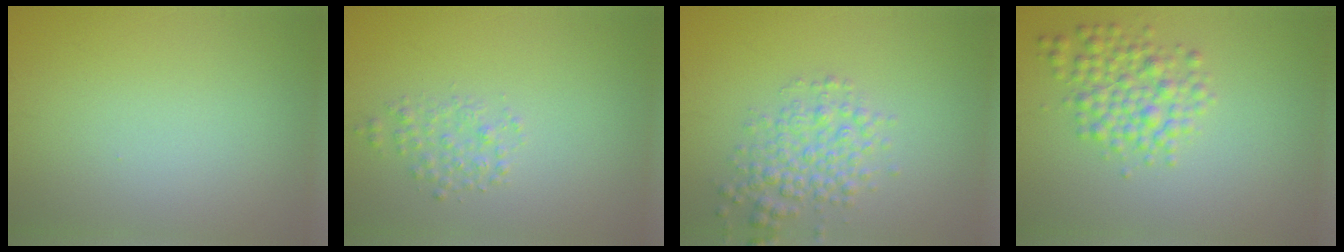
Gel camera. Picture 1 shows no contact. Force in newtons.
{"total": 1.6, "press": 1.6, "slide": 0.0}
{"total": 3.5, "press": 3.5, "slide": 0.1}
{"total": 3.7, "press": 3.6, "slide": 0.1}